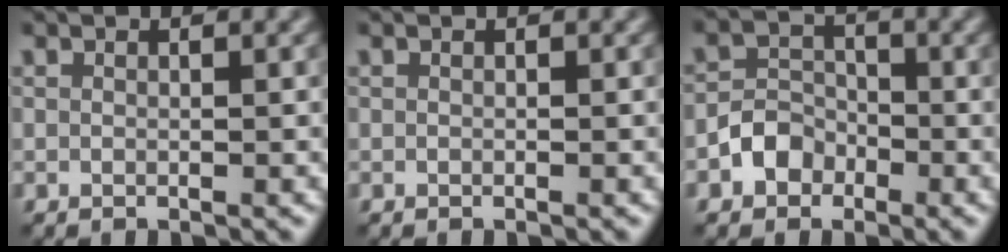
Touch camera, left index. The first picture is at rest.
{"total": 0.0}
{"total": 2.7, "force": [-1.8, 2.0, 0.5], "torque": [-0.008, 0.011, -0.033]}